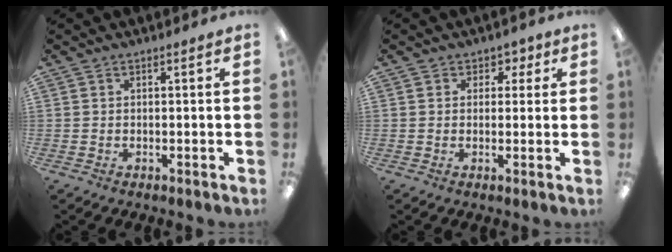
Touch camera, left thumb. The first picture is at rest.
{"total": 2.9, "force": [0.7, 2.7, 0.7], "torque": [0.007, 0.001, 0.007]}